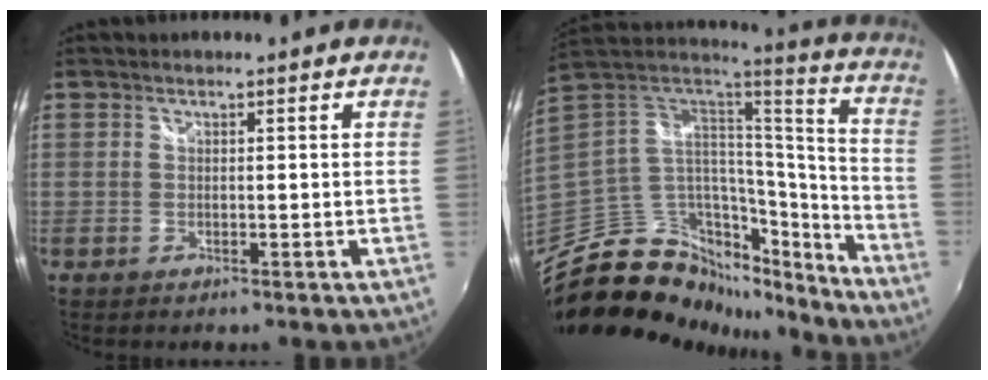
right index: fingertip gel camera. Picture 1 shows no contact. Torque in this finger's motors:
{"motor_torque": [-0.21, -0.76, 0.08, 0.00]}